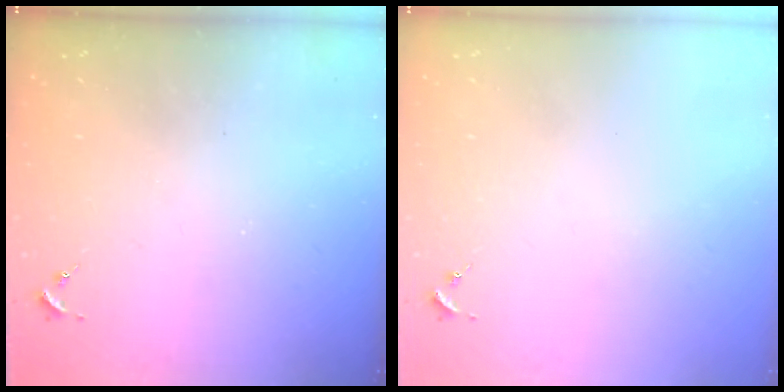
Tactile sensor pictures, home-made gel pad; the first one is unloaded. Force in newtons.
{"total": 0.0}